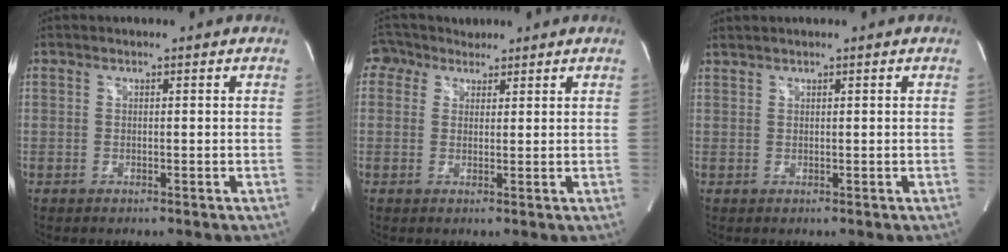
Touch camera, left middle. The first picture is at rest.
{"total": 4.3, "force": [2.8, 3.2, 0.3], "torque": [-0.019, 0.032, 0.053]}
{"total": 1.1, "force": [1.1, -0.1, 0.3], "torque": [-0.013, 0.012, 0.028]}